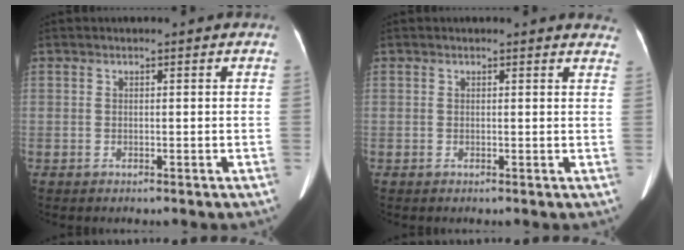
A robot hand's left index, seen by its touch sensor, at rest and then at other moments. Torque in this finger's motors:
{"motor_torque": [0.02, 0.02, -0.03, 0.00]}